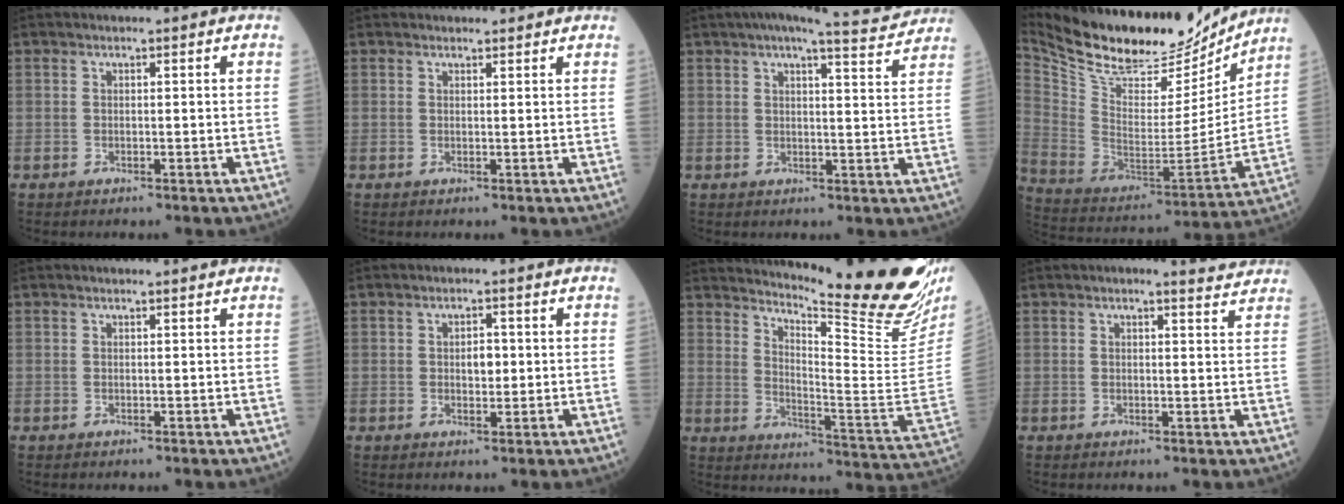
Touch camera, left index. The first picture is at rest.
{"total": 2.1, "force": [2.0, 0.4, 0.2], "torque": [-0.011, 0.008, 0.026]}
{"total": 10.1, "force": [9.2, 0.4, 4.1], "torque": [-0.060, 0.009, 0.107]}
{"total": 25.9, "force": [22.7, 7.2, 10.2], "torque": [-0.202, -0.029, 0.357]}
{"total": 1.2, "force": [1.1, -0.2, 0.3], "torque": [-0.012, 0.000, 0.016]}
{"total": 2.4, "force": [0.3, 1.3, 2.0], "torque": [-0.031, 0.001, 0.005]}
{"total": 24.1, "force": [20.8, 0.0, 12.2], "torque": [-0.191, -0.117, 0.274]}
{"total": 4.0, "force": [3.7, 0.4, 1.4], "torque": [-0.024, 0.004, 0.032]}